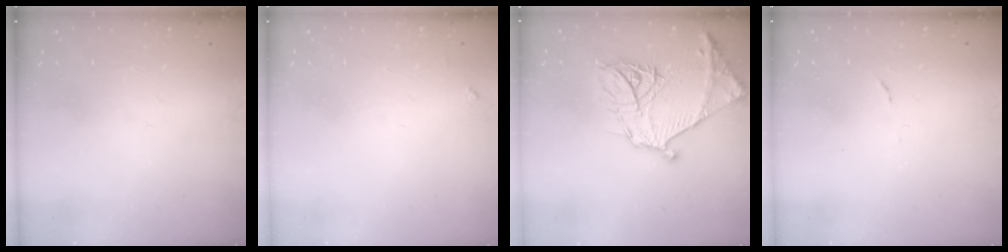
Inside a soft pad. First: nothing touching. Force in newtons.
{"total": 3.3, "press": 3.3, "slide": 0.4}
{"total": 19.4, "press": 19.3, "slide": 2.0}
{"total": 4.6, "press": 4.6, "slide": 0.6}